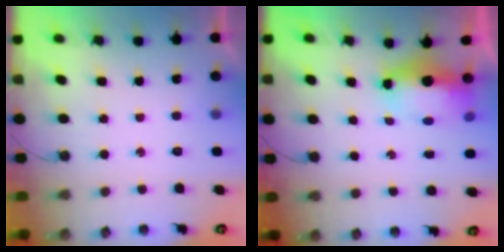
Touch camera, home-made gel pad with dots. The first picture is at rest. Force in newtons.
{"total": 14.8, "press": 9.0, "slide": 11.7}